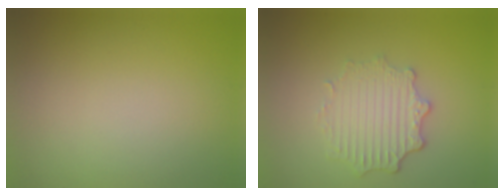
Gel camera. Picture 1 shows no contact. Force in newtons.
{"total": 3.6, "press": 2.9, "slide": 2.2}